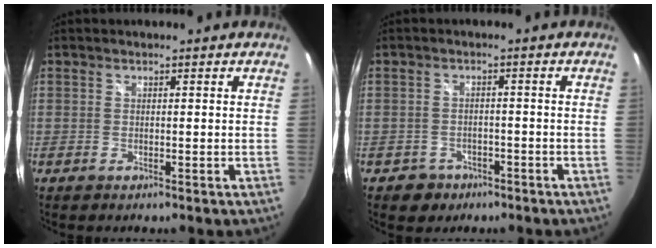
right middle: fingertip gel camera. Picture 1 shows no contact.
{"total": 4.1, "force": [-2.4, 3.3, 0.6], "torque": [-0.026, 0.003, -0.033]}